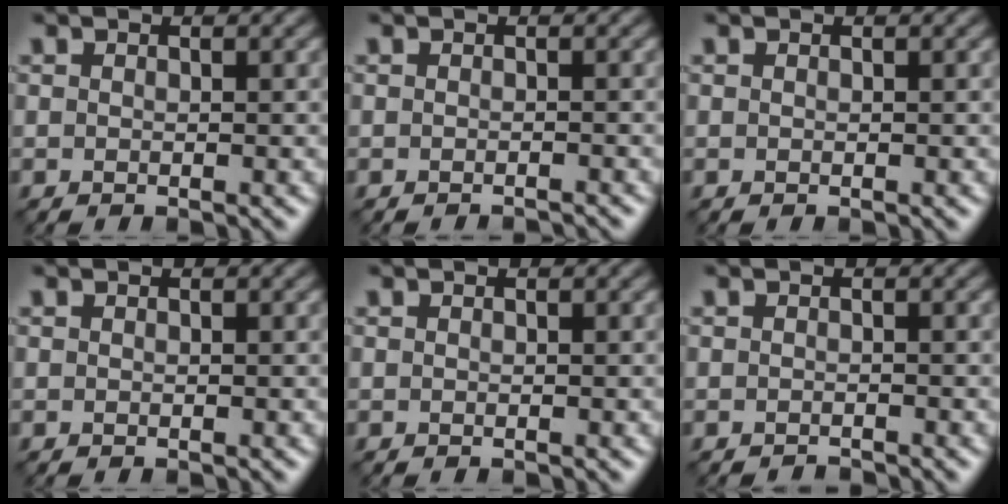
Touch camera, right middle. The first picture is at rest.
{"total": 1.5, "force": [-1.4, -0.2, 0.1], "torque": [0.004, -0.005, -0.017]}
{"total": 0.0}
{"total": 0.0}
{"total": 0.0}
{"total": 1.1, "force": [-0.8, -0.5, -0.5], "torque": [0.011, -0.002, -0.016]}